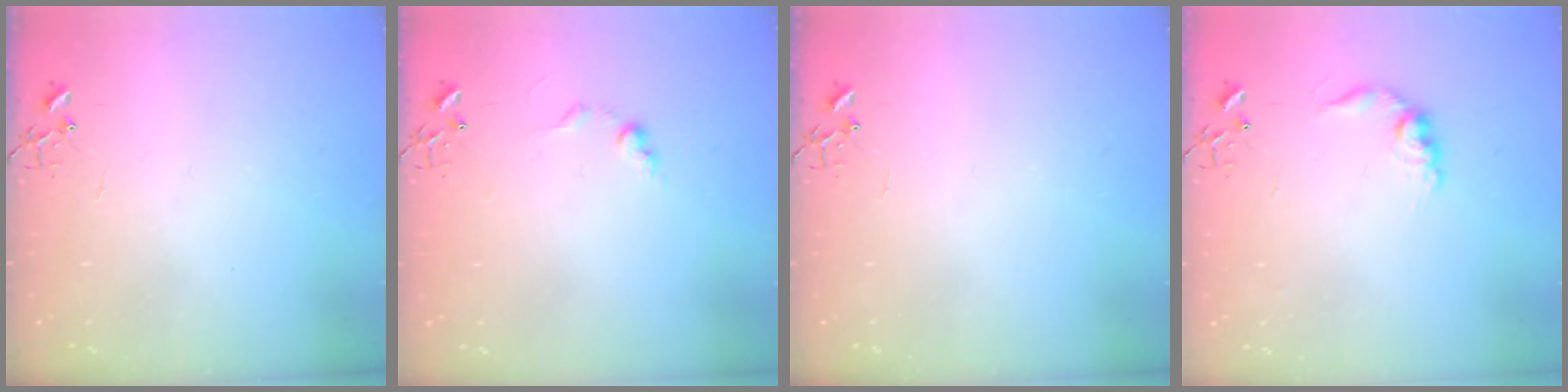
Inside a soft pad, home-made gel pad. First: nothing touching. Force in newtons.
{"total": 6.5, "press": 6.5, "slide": 0.7}
{"total": 0.0}
{"total": 9.2, "press": 9.2, "slide": 0.5}